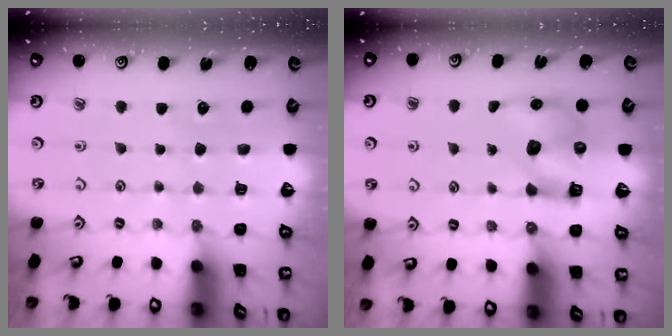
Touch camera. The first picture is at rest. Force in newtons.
{"total": 7.9, "press": 7.8, "slide": 0.9}